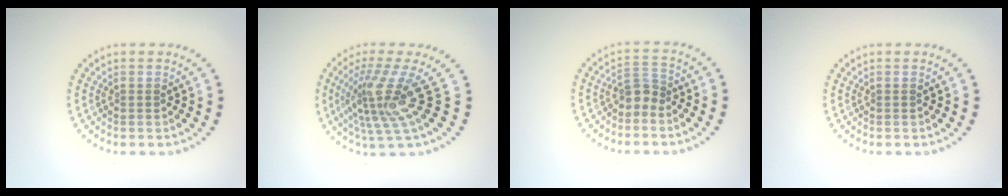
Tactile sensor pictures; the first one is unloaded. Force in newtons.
{"total": 4.5, "press": 3.0, "slide": 3.3}
{"total": 2.0, "press": 1.5, "slide": 1.3}
{"total": 0.0}